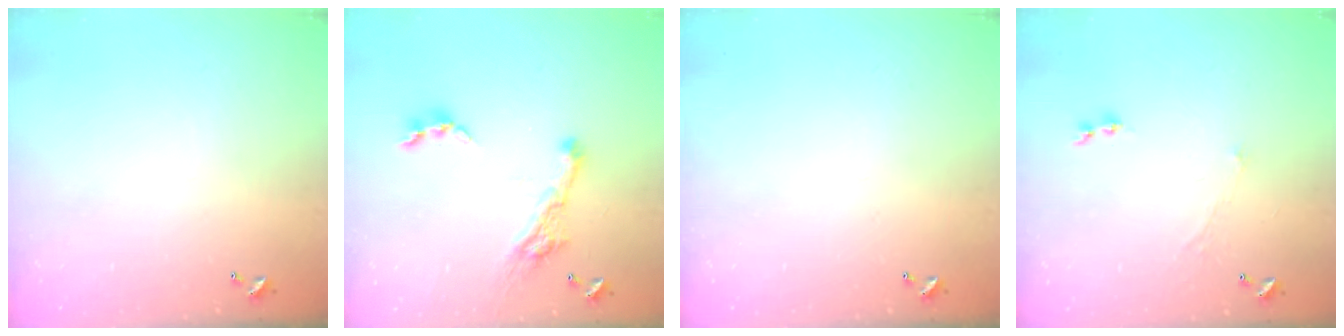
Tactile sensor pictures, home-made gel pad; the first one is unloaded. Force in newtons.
{"total": 8.3, "press": 8.2, "slide": 1.2}
{"total": 0.0}
{"total": 1.2, "press": 0.7, "slide": 1.0}